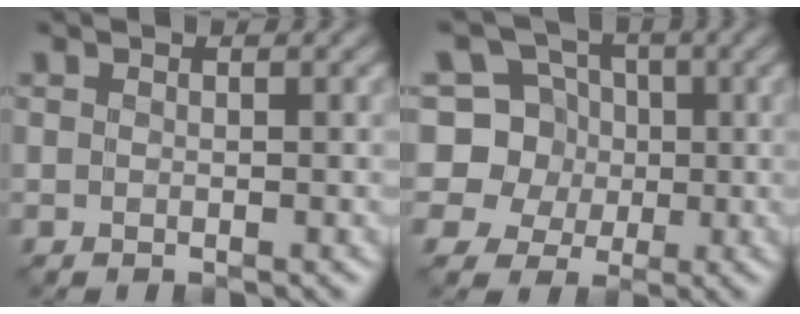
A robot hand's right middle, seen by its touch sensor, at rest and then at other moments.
{"total": 7.7, "force": [1.7, 7.1, 2.5], "torque": [-0.044, 0.029, 0.010]}